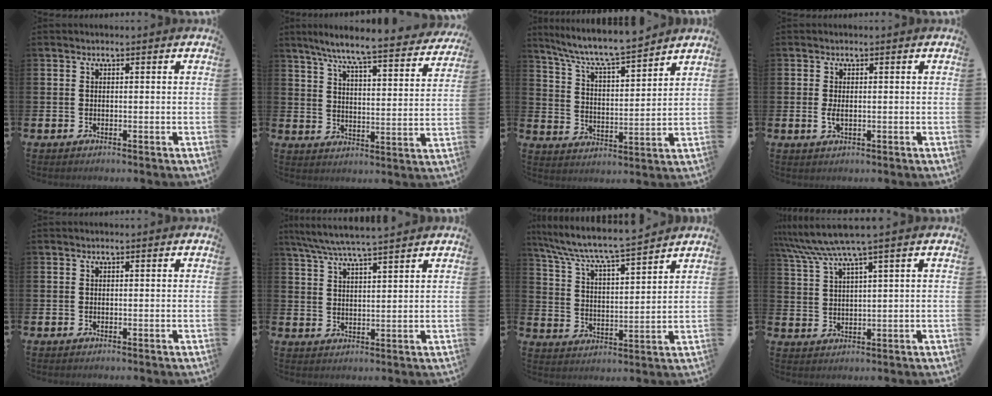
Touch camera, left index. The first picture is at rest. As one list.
[{"total": 7.6, "force": [6.8, 0.0, 3.2], "torque": [-0.080, -0.051, 0.113]}, {"total": 7.7, "force": [7.3, 0.5, 2.3], "torque": [-0.073, -0.056, 0.126]}, {"total": 1.6, "force": [0.0, 0.7, 1.5], "torque": [-0.020, -0.001, -0.003]}, {"total": 0.0}, {"total": 6.0, "force": [5.6, 0.0, 2.2], "torque": [-0.057, -0.023, 0.100]}, {"total": 7.0, "force": [6.6, 0.2, 2.3], "torque": [-0.071, -0.053, 0.109]}, {"total": 5.9, "force": [4.6, 0.1, 3.8], "torque": [-0.088, -0.012, 0.078]}]